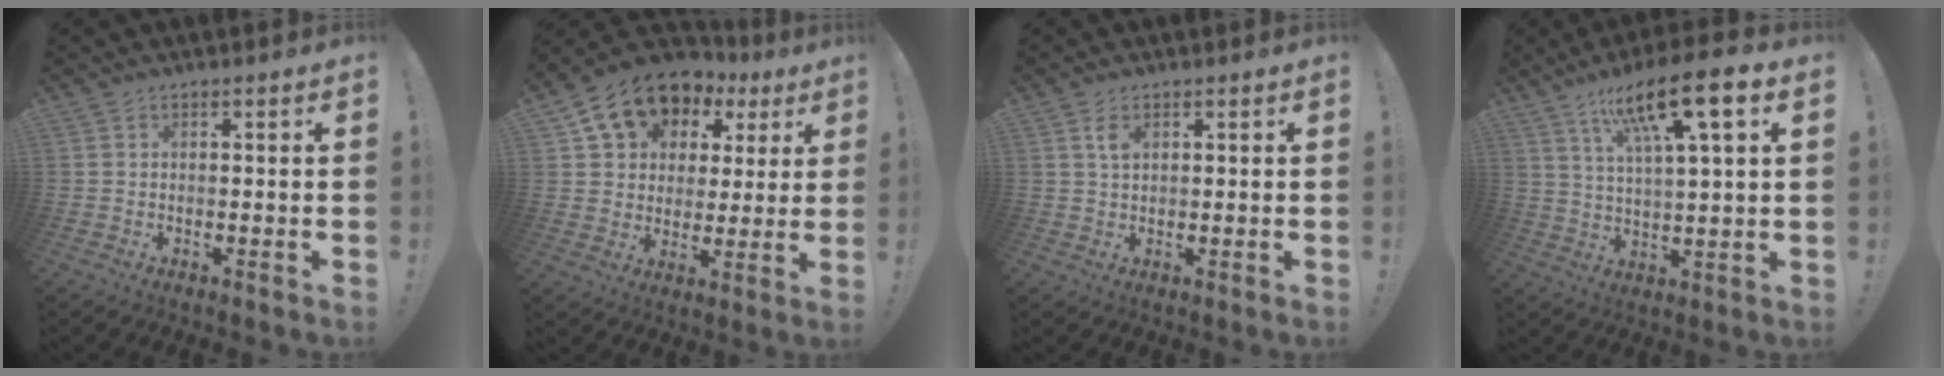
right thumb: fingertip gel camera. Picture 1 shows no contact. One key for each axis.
{"total": 13.4, "fx": 7.5, "fy": 9.6, "fz": 5.7, "tx": -0.099, "ty": -0.042, "tz": 0.145}
{"total": 2.9, "fx": 1.5, "fy": 1.3, "fz": 2.1, "tx": -0.029, "ty": -0.004, "tz": 0.024}
{"total": 15.4, "fx": 8.0, "fy": 3.3, "fz": 12.7, "tx": -0.208, "ty": -0.033, "tz": 0.121}